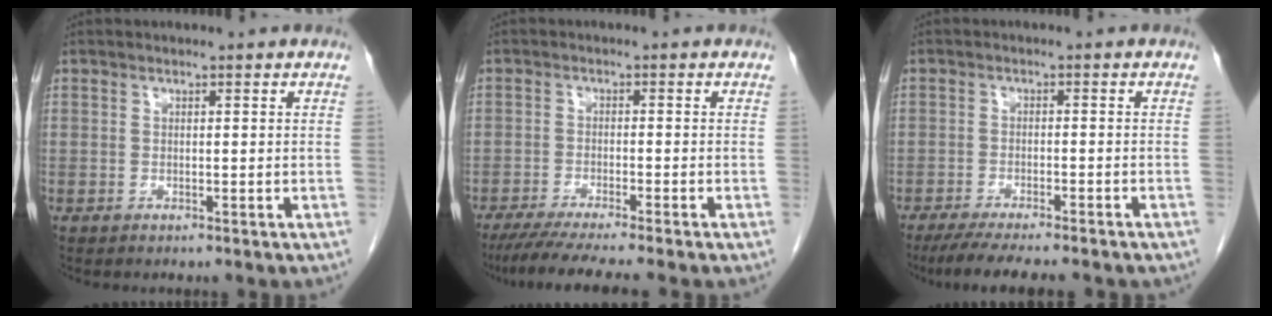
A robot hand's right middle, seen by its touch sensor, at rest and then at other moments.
{"total": 8.9, "force": [-7.4, -0.8, 4.8], "torque": [-0.061, -0.025, -0.117]}
{"total": 12.4, "force": [-10.5, 1.8, 6.3], "torque": [-0.087, -0.017, -0.146]}